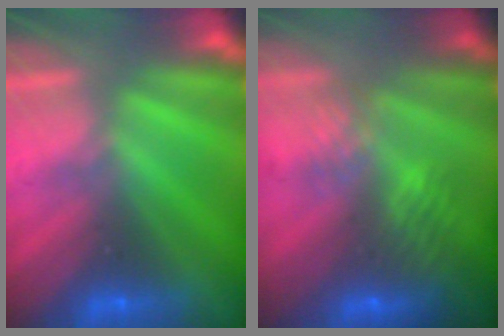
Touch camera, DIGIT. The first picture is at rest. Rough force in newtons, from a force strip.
{"total": 5.9}